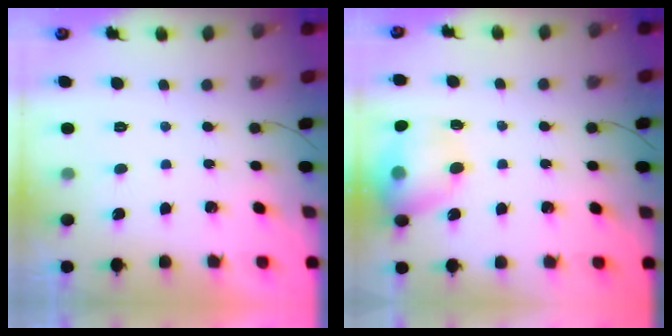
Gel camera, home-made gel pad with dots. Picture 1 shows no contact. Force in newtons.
{"total": 14.9, "press": 14.8, "slide": 2.1}